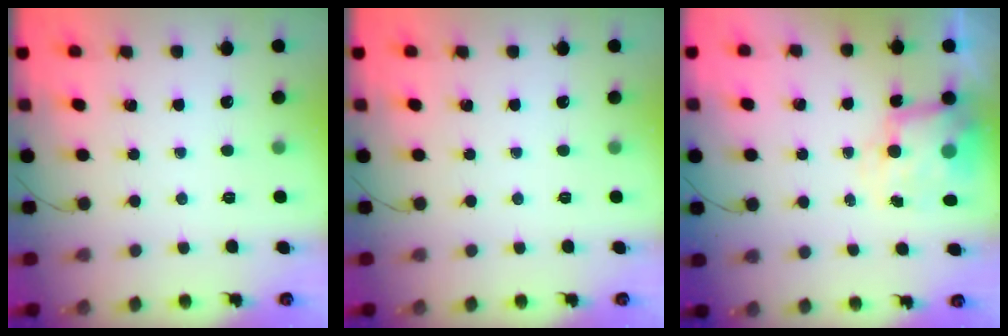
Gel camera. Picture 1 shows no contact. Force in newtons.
{"total": 0.0}
{"total": 7.7, "press": 7.6, "slide": 0.8}